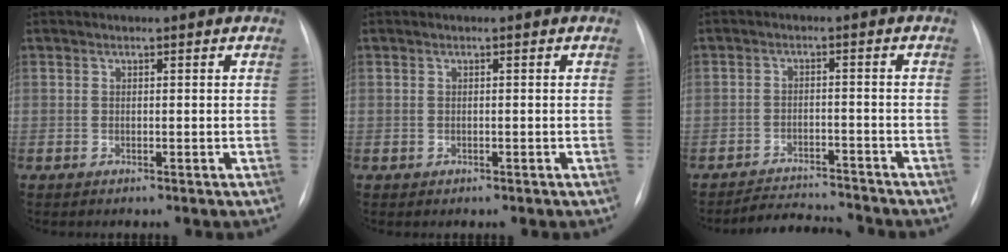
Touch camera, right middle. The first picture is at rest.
{"total": 0.0}
{"total": 6.4, "force": [-6.3, 0.9, 0.4], "torque": [-0.005, 0.004, -0.099]}